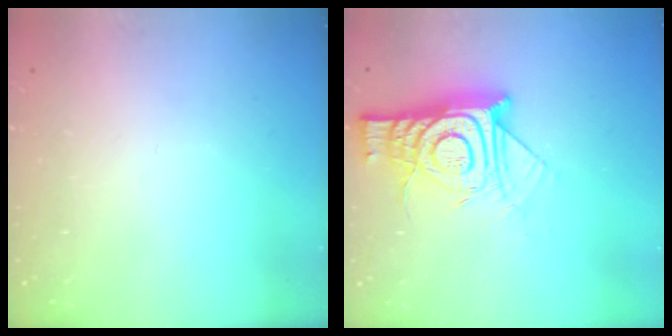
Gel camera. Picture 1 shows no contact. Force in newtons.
{"total": 15.7, "press": 15.6, "slide": 1.3}